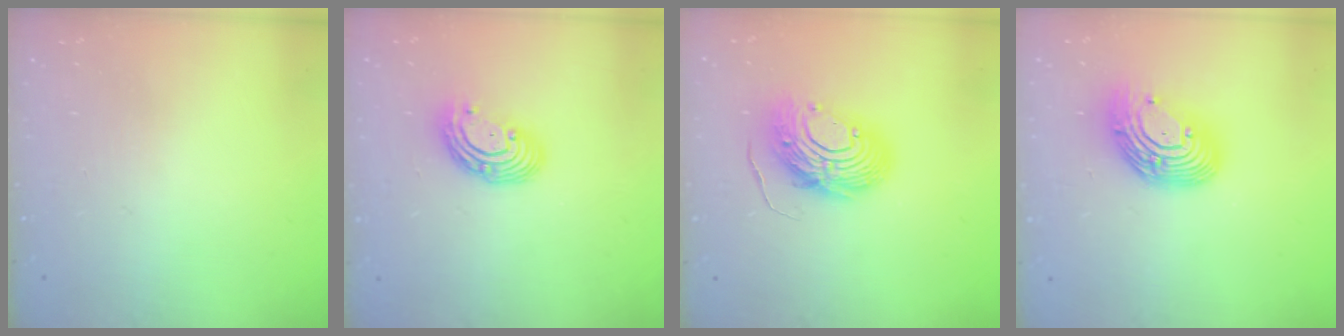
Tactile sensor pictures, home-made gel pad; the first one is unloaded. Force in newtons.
{"total": 9.0, "press": 8.8, "slide": 1.7}
{"total": 12.0, "press": 11.9, "slide": 1.3}
{"total": 15.0, "press": 14.9, "slide": 1.5}